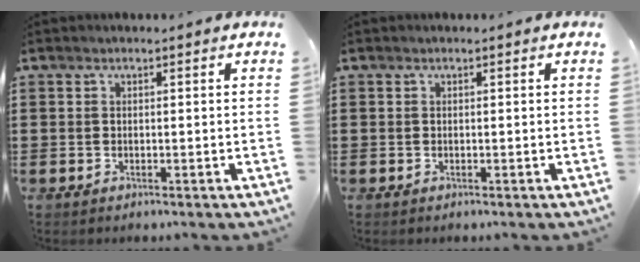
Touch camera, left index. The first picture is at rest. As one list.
[{"total": 0.0}]